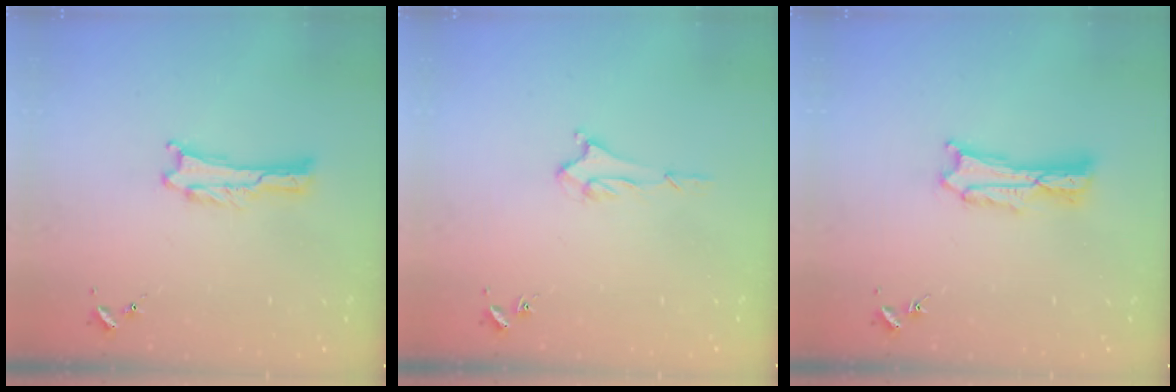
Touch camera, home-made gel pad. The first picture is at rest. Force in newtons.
{"total": 1.7, "press": 1.6, "slide": 0.4}
{"total": 2.7, "press": 2.7, "slide": 0.3}